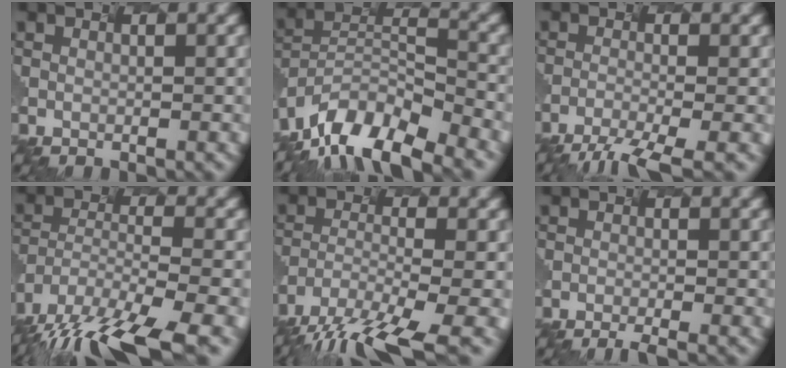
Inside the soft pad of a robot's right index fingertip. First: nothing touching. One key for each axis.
{"total": 11.9, "fx": -10.8, "fy": 2.6, "fz": 4.2, "tx": -0.112, "ty": -0.007, "tz": -0.161}
{"total": 4.9, "fx": -4.2, "fy": -0.2, "fz": 2.4, "tx": -0.050, "ty": -0.010, "tz": -0.059}
{"total": 13.1, "fx": -10.9, "fy": 2.6, "fz": 6.8, "tx": -0.182, "ty": -0.047, "tz": -0.147}
{"total": 9.1, "fx": -7.6, "fy": 0.8, "fz": 4.8, "tx": -0.115, "ty": -0.021, "tz": -0.108}
{"total": 2.3, "fx": -2.0, "fy": -0.4, "fz": 1.1, "tx": -0.014, "ty": -0.007, "tz": -0.008}